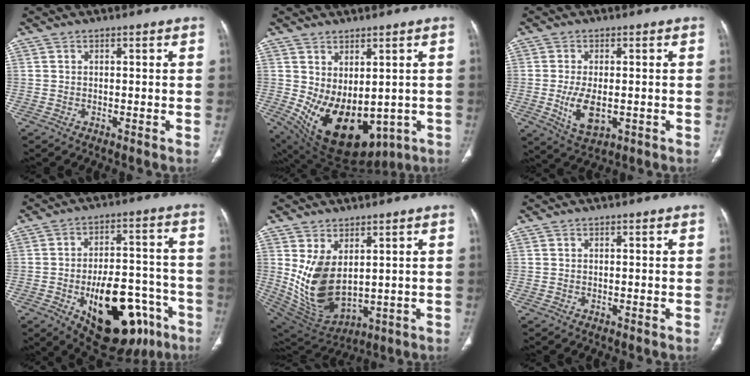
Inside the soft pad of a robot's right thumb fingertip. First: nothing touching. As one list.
[{"total": 17.8, "force": [-3.1, 10.8, 13.9], "torque": [-0.222, -0.016, -0.009]}, {"total": 7.4, "force": [-1.3, 3.8, 6.2], "torque": [-0.115, -0.013, -0.014]}, {"total": 23.5, "force": [-9.7, 11.9, 17.8], "torque": [-0.213, 0.043, -0.121]}, {"total": 13.1, "force": [2.5, 7.8, 10.2], "torque": [-0.183, -0.024, 0.079]}, {"total": 0.0}]